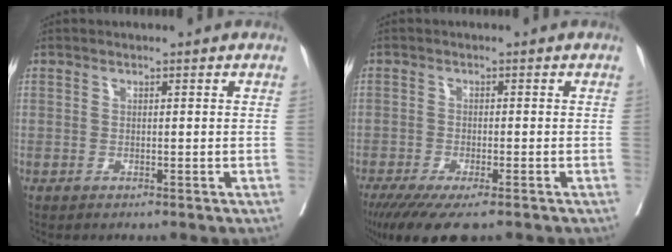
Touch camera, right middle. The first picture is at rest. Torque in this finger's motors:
{"motor_torque": [1.12, -1.02, 0.52, 0.16]}